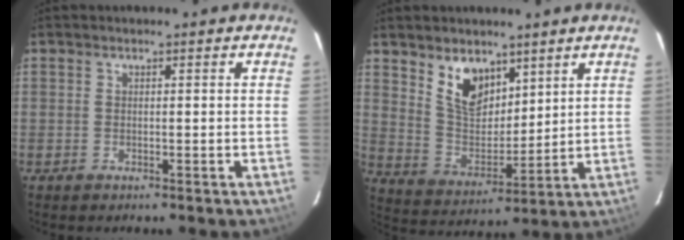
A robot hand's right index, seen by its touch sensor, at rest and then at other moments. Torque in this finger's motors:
{"motor_torque": [0.95, 0.89, 0.24, 0.06]}